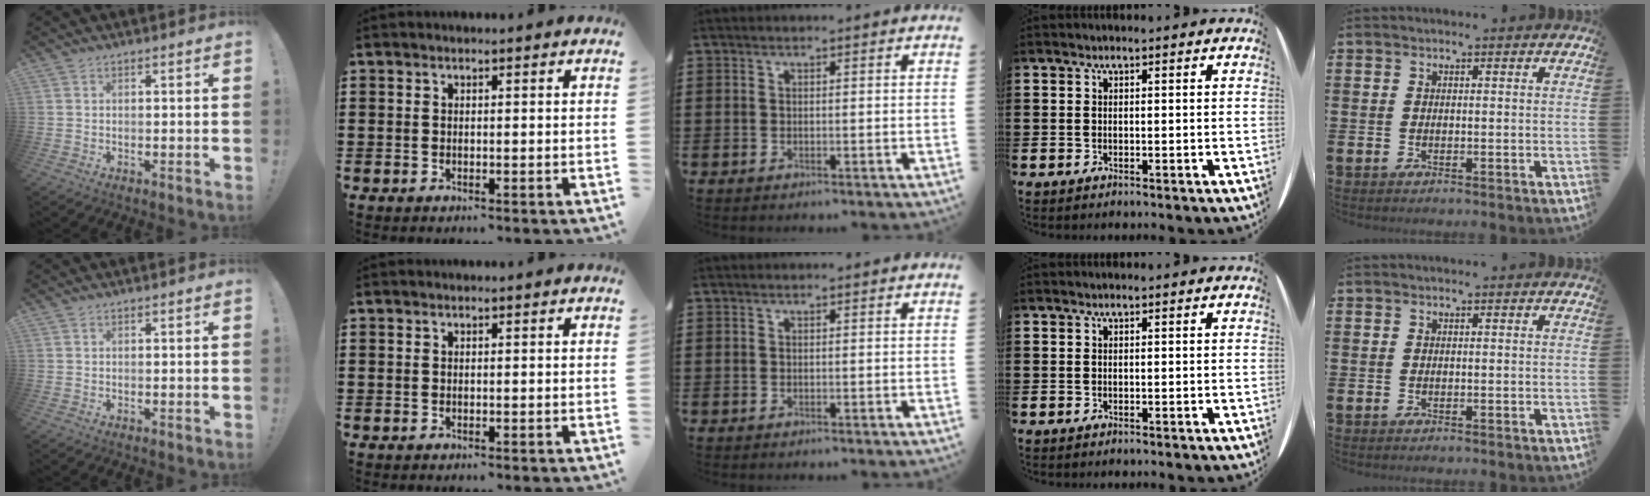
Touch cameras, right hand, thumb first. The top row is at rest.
{}